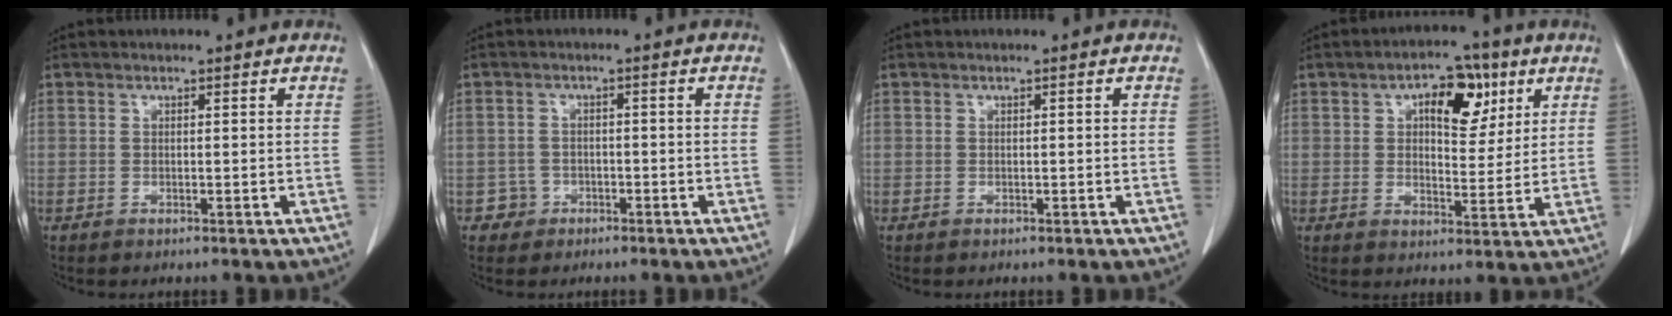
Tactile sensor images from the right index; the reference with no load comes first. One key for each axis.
{"total": 2.6, "fx": -1.3, "fy": 2.3, "fz": -0.4, "tx": 0.014, "ty": 0.013, "tz": -0.027}
{"total": 0.0}
{"total": 9.3, "fx": 4.0, "fy": 4.4, "fz": 7.2, "tx": -0.101, "ty": 0.018, "tz": 0.059}